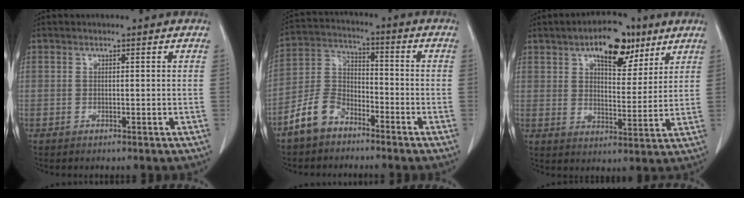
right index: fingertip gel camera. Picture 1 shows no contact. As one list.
[{"total": 8.1, "force": [-5.7, 4.6, 3.4], "torque": [-0.083, 0.011, -0.120]}, {"total": 11.0, "force": [6.4, 4.8, 7.7], "torque": [-0.114, 0.012, 0.098]}]